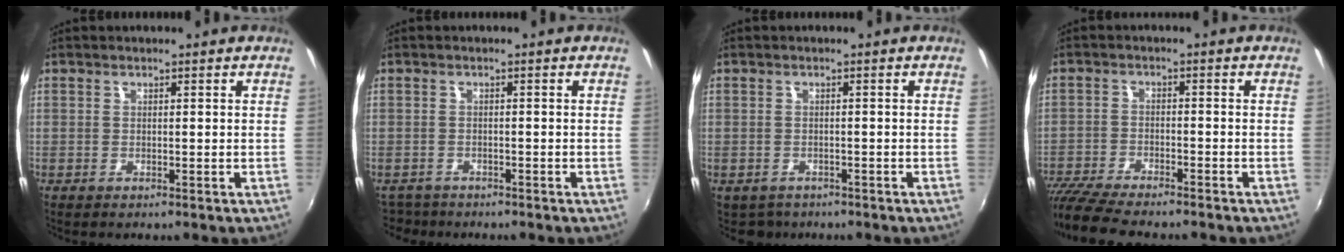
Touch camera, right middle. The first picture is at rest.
{"total": 3.4, "force": [-3.0, 1.6, 0.3], "torque": [-0.018, -0.011, -0.052]}
{"total": 2.3, "force": [-1.6, 1.7, 0.2], "torque": [-0.010, -0.004, -0.021]}
{"total": 10.9, "force": [-9.6, 1.7, 4.7], "torque": [-0.119, -0.035, -0.170]}